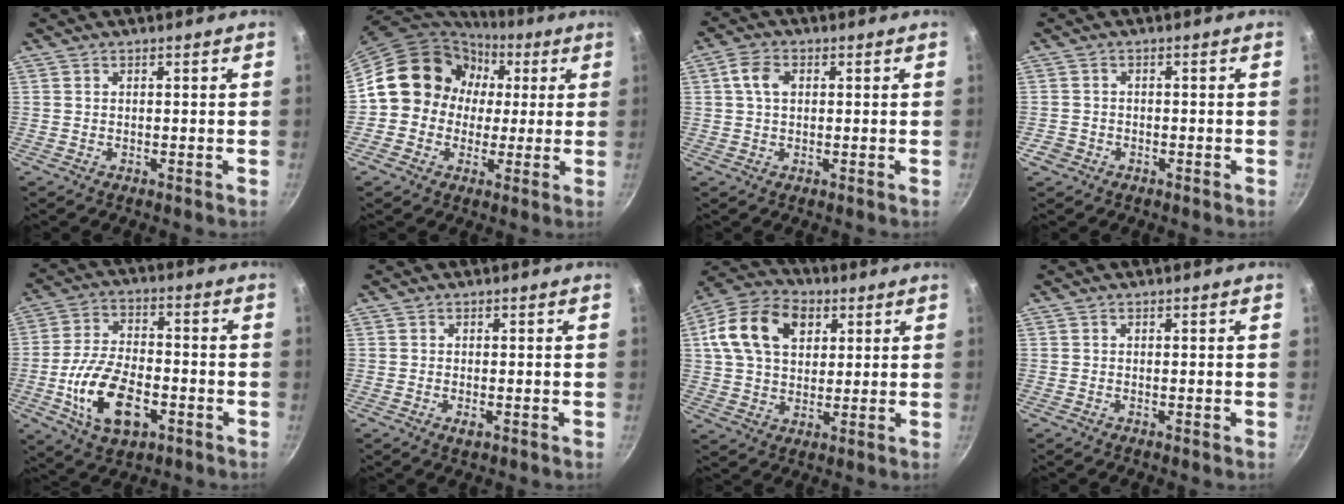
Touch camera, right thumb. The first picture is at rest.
{"total": 14.9, "force": [2.0, 13.6, 6.0], "torque": [-0.054, 0.026, 0.016]}
{"total": 4.4, "force": [0.9, 3.0, 3.2], "torque": [-0.056, 0.009, 0.012]}
{"total": 2.3, "force": [-1.2, 1.9, 0.6], "torque": [-0.011, 0.013, -0.017]}
{"total": 14.7, "force": [-4.7, 8.1, 11.4], "torque": [-0.206, 0.023, -0.081]}
{"total": 1.3, "force": [-0.4, 0.6, 1.0], "torque": [-0.022, -0.002, -0.005]}
{"total": 15.4, "force": [4.9, 10.7, 9.8], "torque": [-0.159, 0.006, 0.073]}
{"total": 0.0}